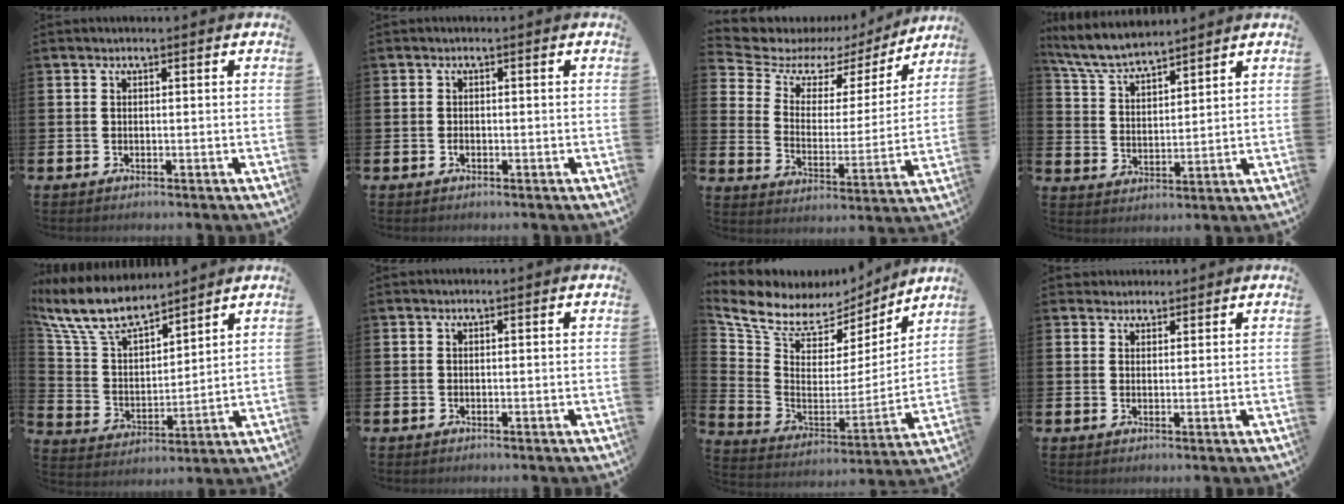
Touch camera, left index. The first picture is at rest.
{"total": 0.7, "force": [-0.3, 0.5, 0.4], "torque": [-0.017, 0.005, -0.005]}
{"total": 7.0, "force": [5.2, 4.4, 1.8], "torque": [-0.061, -0.034, 0.087]}
{"total": 6.5, "force": [6.2, 1.0, 1.9], "torque": [-0.066, -0.027, 0.113]}
{"total": 9.8, "force": [8.7, 2.9, 3.6], "torque": [-0.117, -0.043, 0.158]}
{"total": 0.0}
{"total": 8.4, "force": [7.4, 3.6, 1.7], "torque": [-0.087, -0.049, 0.131]}
{"total": 2.3, "force": [2.2, 0.9, -0.2], "torque": [0.006, -0.005, 0.039]}